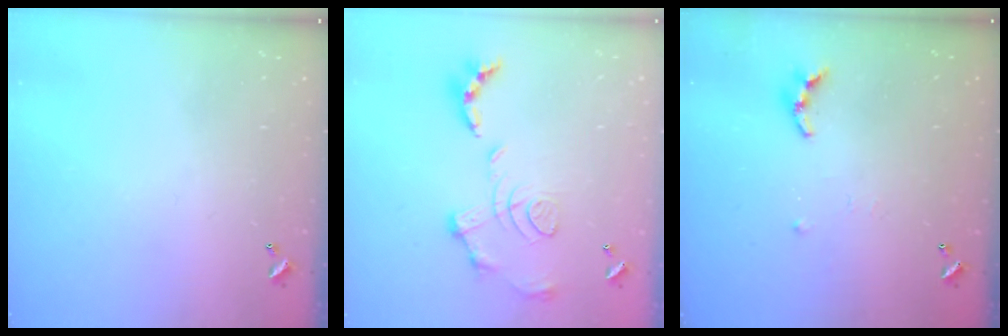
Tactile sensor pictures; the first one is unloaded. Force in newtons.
{"total": 1.5, "press": 0.8, "slide": 1.3}
{"total": 6.8, "press": 6.7, "slide": 0.5}